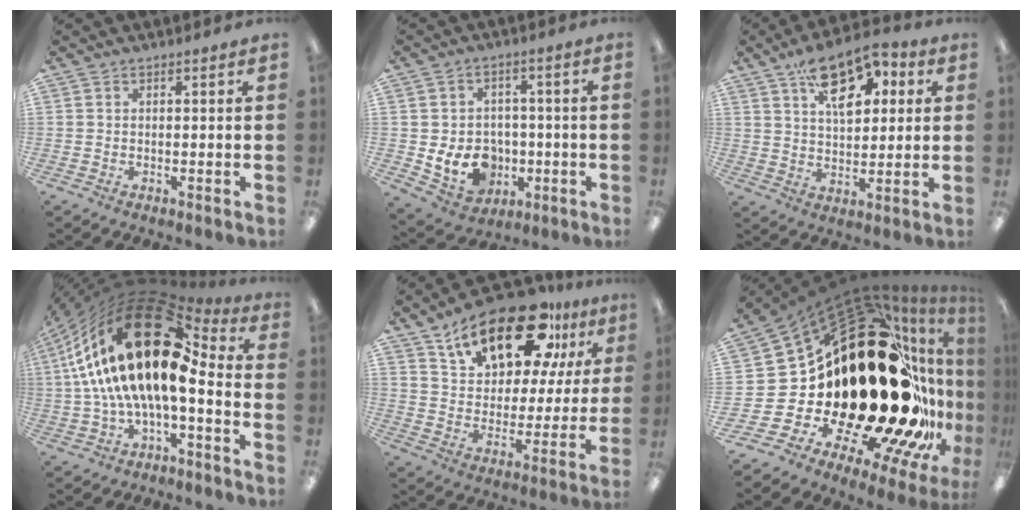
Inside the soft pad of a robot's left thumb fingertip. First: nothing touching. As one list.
[{"total": 10.3, "force": [-2.3, 8.9, 4.8], "torque": [-0.102, 0.016, -0.032]}, {"total": 14.3, "force": [8.2, 7.8, 8.7], "torque": [-0.123, -0.031, 0.143]}, {"total": 26.8, "force": [5.2, 10.9, 23.9], "torque": [-0.444, -0.048, 0.089]}, {"total": 21.0, "force": [14.1, 9.8, 12.2], "torque": [-0.198, -0.069, 0.242]}, {"total": 51.9, "force": [2.3, 25.9, 44.9], "torque": [-0.650, -0.145, 0.149]}]